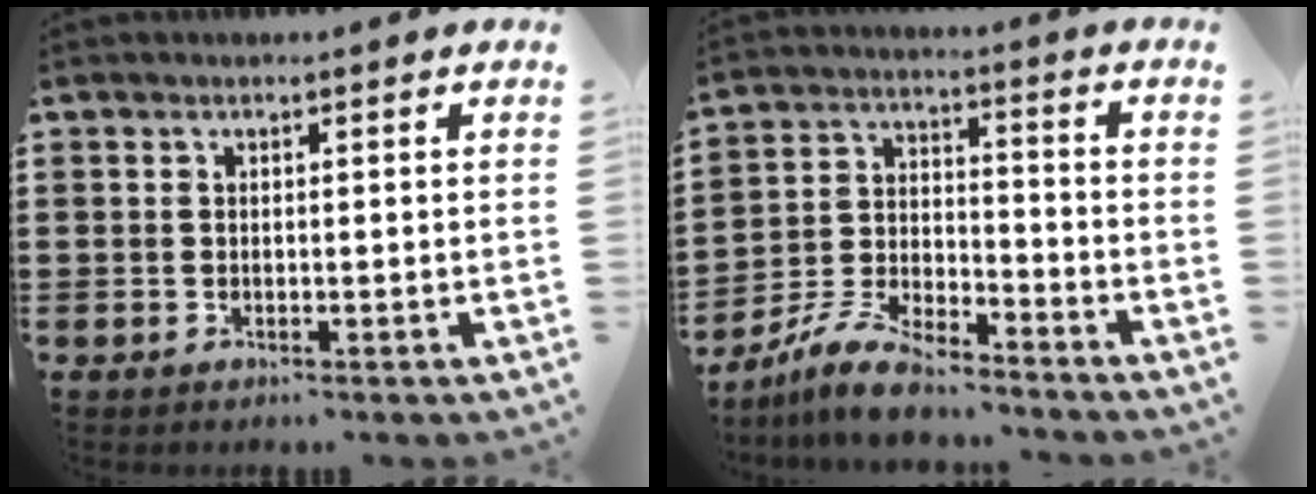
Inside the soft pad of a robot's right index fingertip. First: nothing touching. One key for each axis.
{"total": 8.0, "fx": -7.2, "fy": 1.6, "fz": 3.2, "tx": -0.073, "ty": 0.013, "tz": -0.138}